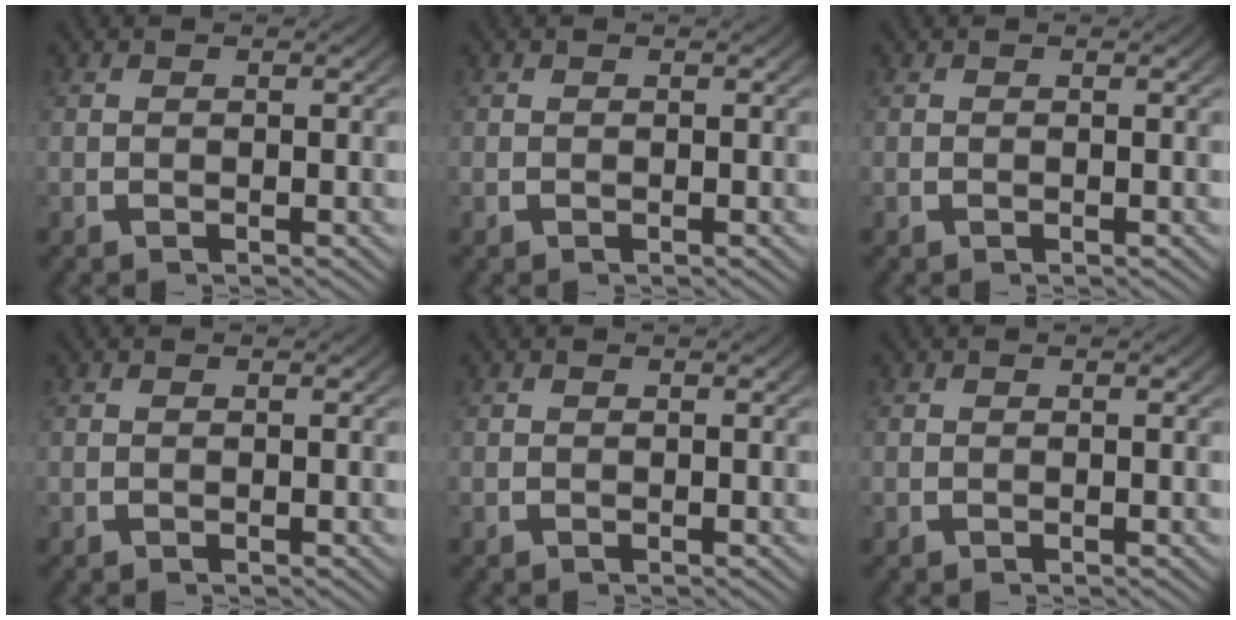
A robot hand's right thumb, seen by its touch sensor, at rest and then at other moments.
{"total": 0.0}
{"total": 0.0}
{"total": 0.0}
{"total": 0.0}
{"total": 0.0}